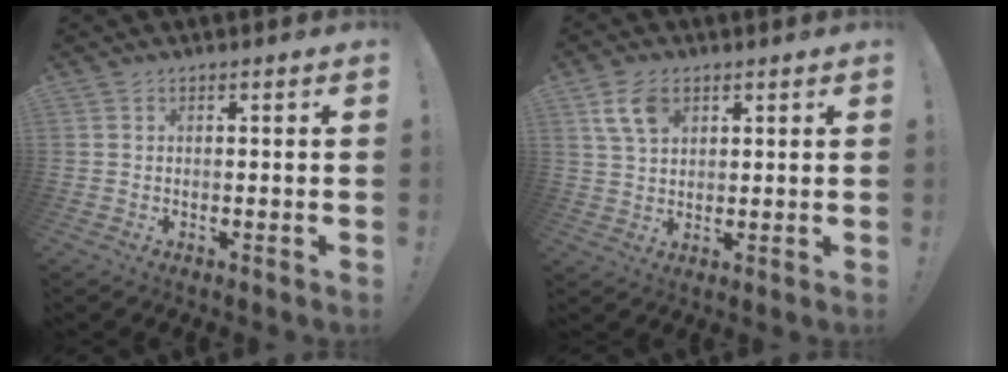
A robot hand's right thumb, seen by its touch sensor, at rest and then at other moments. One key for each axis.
{"total": 7.7, "fx": 3.7, "fy": 4.9, "fz": 4.7, "tx": -0.092, "ty": -0.004, "tz": 0.072}